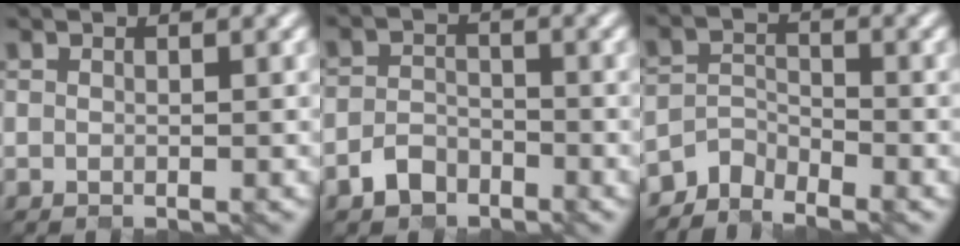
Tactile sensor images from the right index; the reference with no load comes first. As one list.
[{"total": 2.5, "force": [-1.9, 1.5, 0.6], "torque": [-0.009, 0.004, -0.042]}, {"total": 3.0, "force": [-2.8, 1.0, 0.2], "torque": [-0.001, 0.003, -0.065]}]